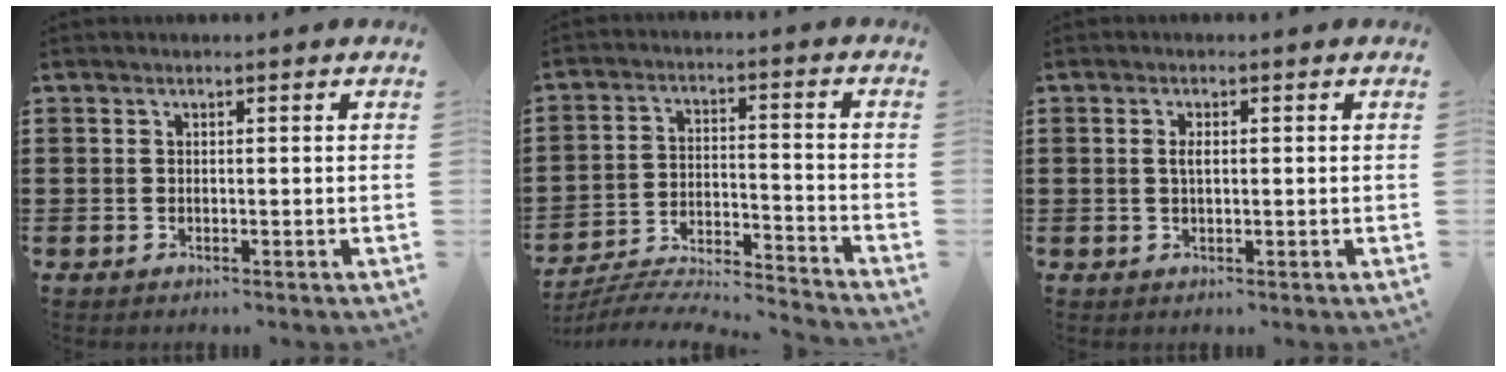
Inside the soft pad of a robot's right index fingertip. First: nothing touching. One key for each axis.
{"total": 6.0, "fx": -5.8, "fy": 0.3, "fz": 1.4, "tx": -0.034, "ty": -0.003, "tz": -0.119}
{"total": 1.7, "fx": 0.2, "fy": 0.6, "fz": 1.6, "tx": -0.032, "ty": 0.004, "tz": 0.001}